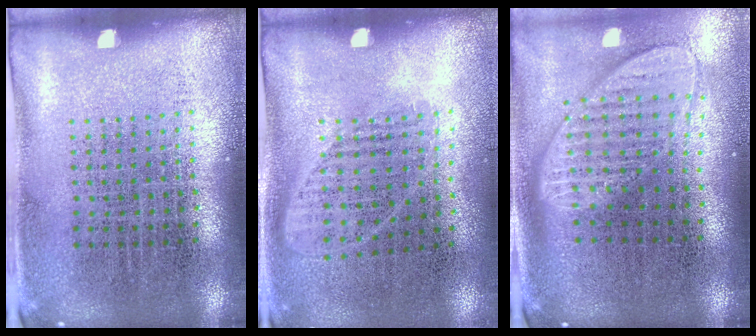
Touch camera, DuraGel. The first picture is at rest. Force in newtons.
{"total": 1.0, "press": 0.8, "slide": 0.6}
{"total": 2.0, "press": 1.6, "slide": 1.1}